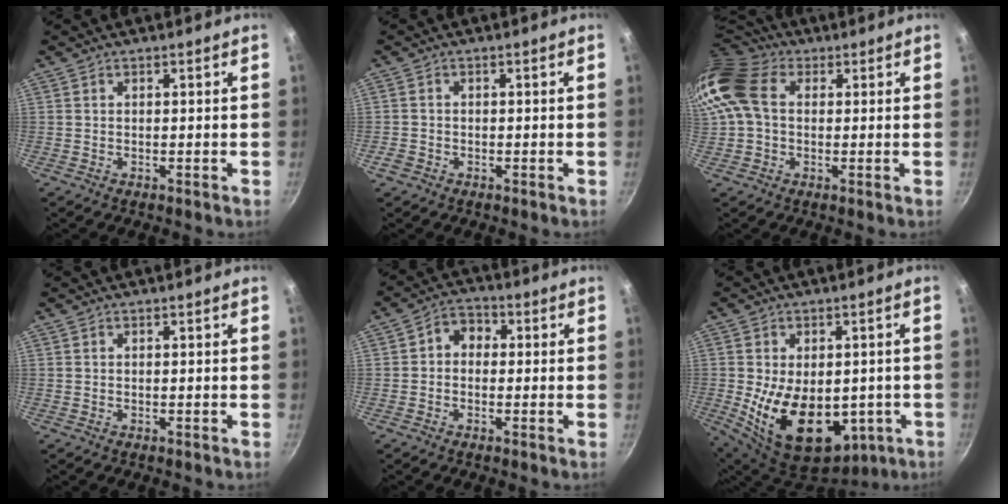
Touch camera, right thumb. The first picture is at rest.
{"total": 2.1, "force": [-1.1, 1.6, 0.7], "torque": [-0.013, 0.005, -0.020]}
{"total": 12.3, "force": [2.2, 9.1, 8.1], "torque": [-0.153, 0.018, 0.026]}
{"total": 0.0}
{"total": 4.8, "force": [0.2, 4.0, 2.8], "torque": [-0.022, 0.010, -0.012]}
{"total": 18.7, "force": [-3.0, 12.1, 14.0], "torque": [-0.211, -0.015, -0.019]}